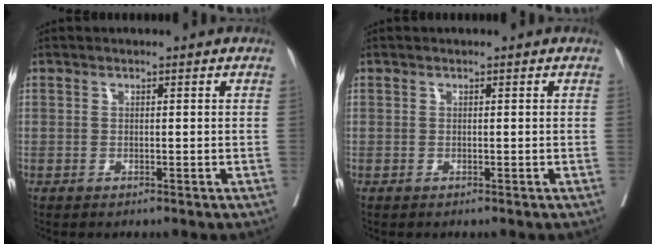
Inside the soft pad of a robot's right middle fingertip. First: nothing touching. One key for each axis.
{"total": 0.0}